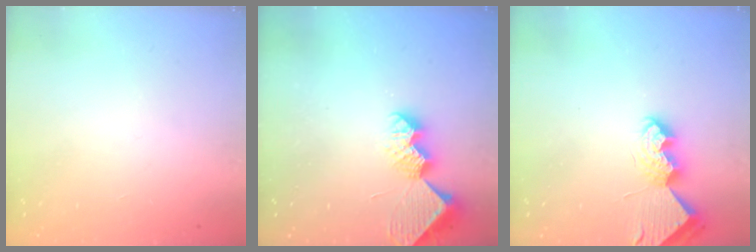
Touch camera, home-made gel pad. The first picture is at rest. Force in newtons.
{"total": 9.1, "press": 9.1, "slide": 0.7}
{"total": 8.0, "press": 8.0, "slide": 0.3}